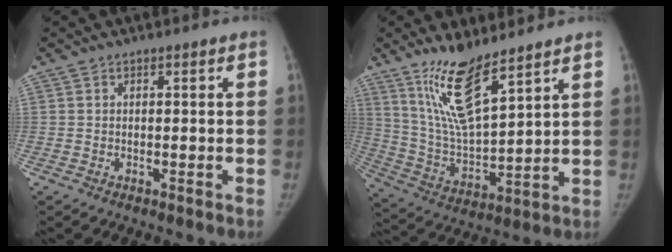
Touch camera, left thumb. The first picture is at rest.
{"total": 13.9, "force": [9.5, 3.2, 9.5], "torque": [-0.166, -0.064, 0.199]}